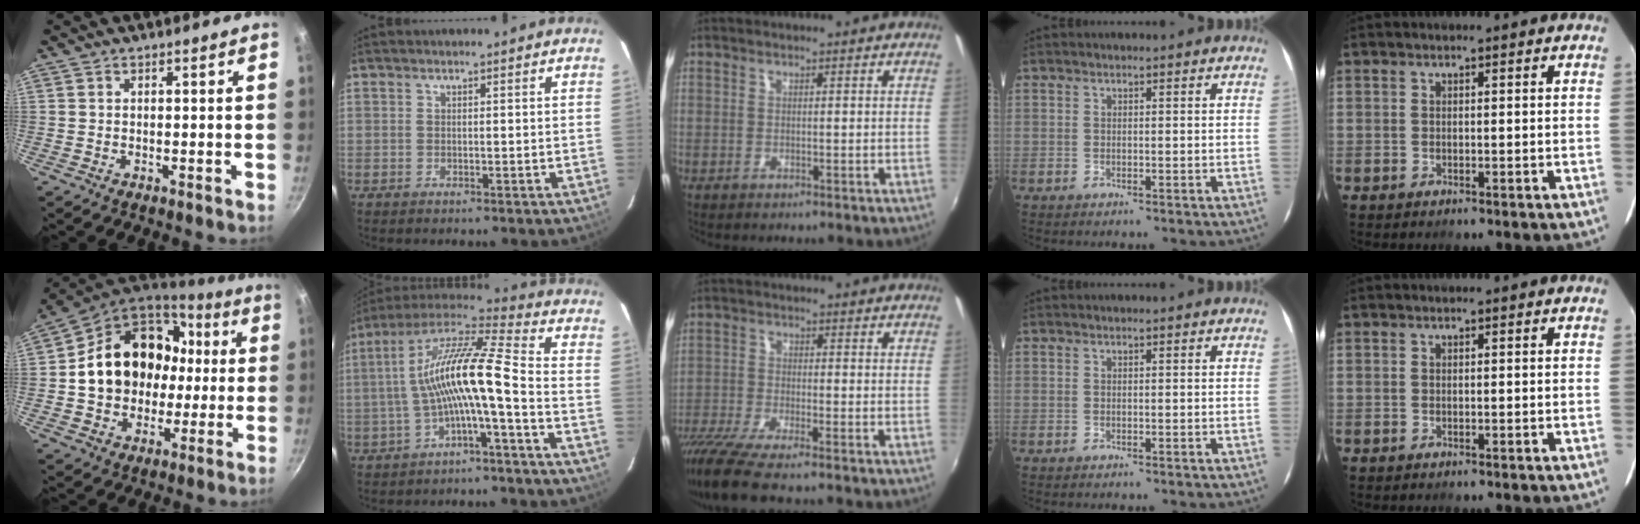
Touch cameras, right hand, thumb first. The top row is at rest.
{"thumb": {"total": 22.1, "force": [1.8, 17.6, 13.3], "torque": [-0.204, 0.047, 0.035]}, "index": {"total": 14.5, "force": [-2.7, 1.3, 14.2], "torque": [-0.274, 0.018, -0.056]}, "middle": {"total": 10.2, "force": [-8.4, 0.7, 5.9], "torque": [-0.137, -0.046, -0.153]}}